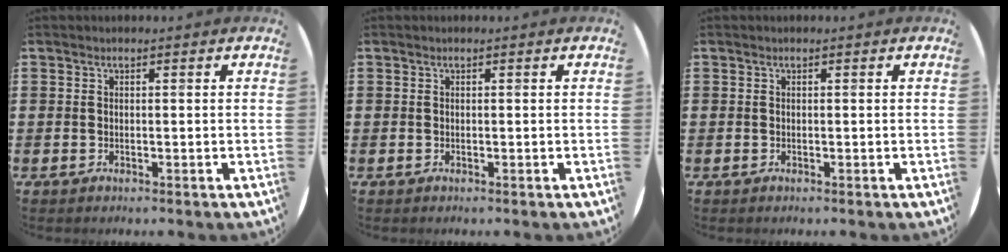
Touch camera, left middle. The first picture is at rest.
{"total": 0.0}
{"total": 0.0}